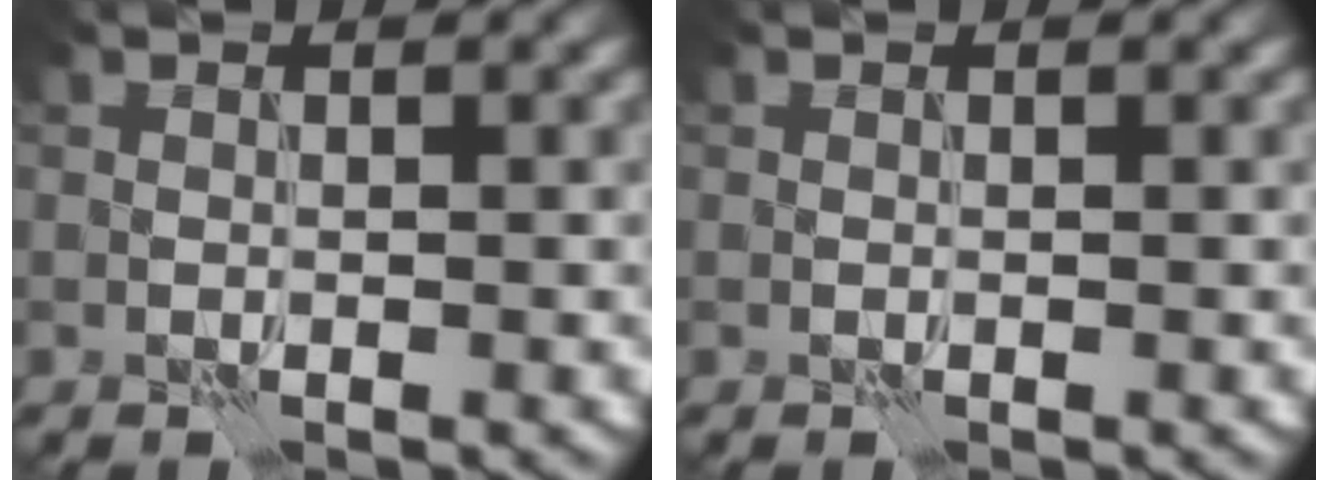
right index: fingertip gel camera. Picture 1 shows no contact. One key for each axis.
{"total": 0.0}